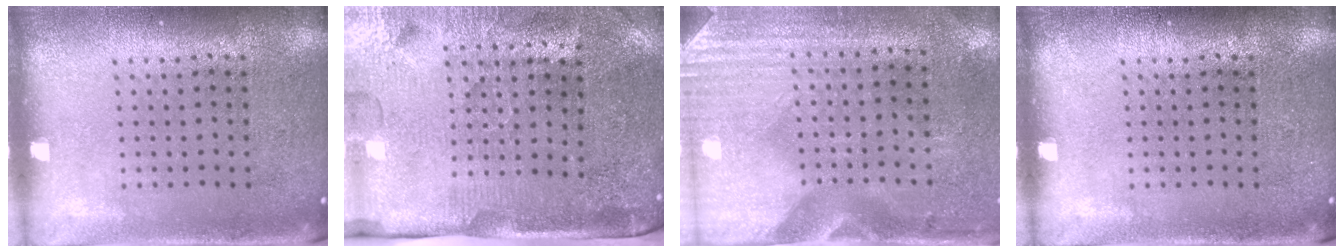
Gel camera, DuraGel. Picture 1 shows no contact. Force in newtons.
{"total": 4.3, "press": 3.7, "slide": 2.2}
{"total": 3.0, "press": 2.6, "slide": 1.5}
{"total": 0.0}